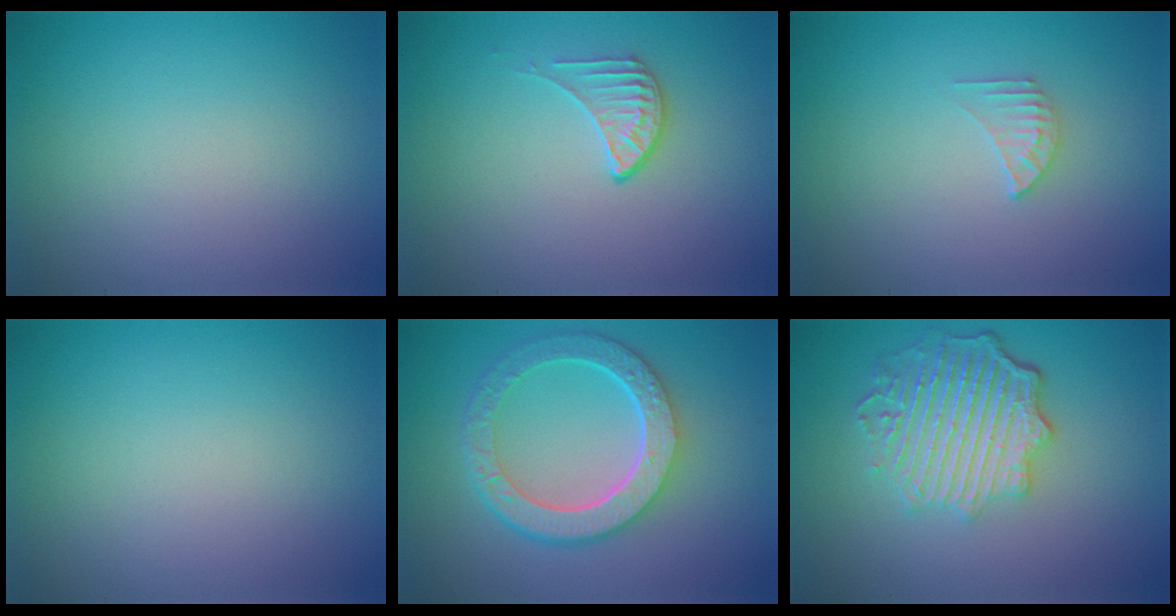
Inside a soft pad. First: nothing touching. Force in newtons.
{"total": 1.9, "press": 1.3, "slide": 1.3}
{"total": 1.5, "press": 1.5, "slide": 0.2}
{"total": 0.0}
{"total": 6.7, "press": 4.8, "slide": 4.6}
{"total": 6.0, "press": 4.7, "slide": 3.8}